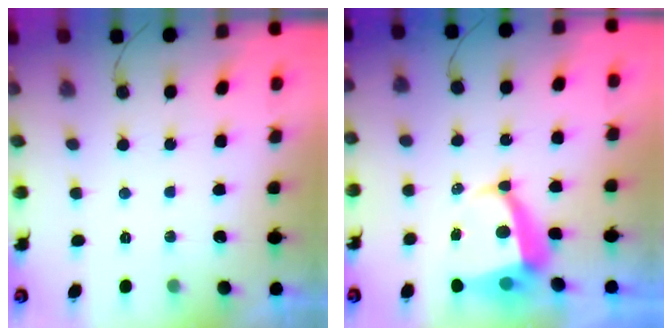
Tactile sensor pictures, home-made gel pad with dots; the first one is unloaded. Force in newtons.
{"total": 6.9, "press": 6.9, "slide": 0.9}